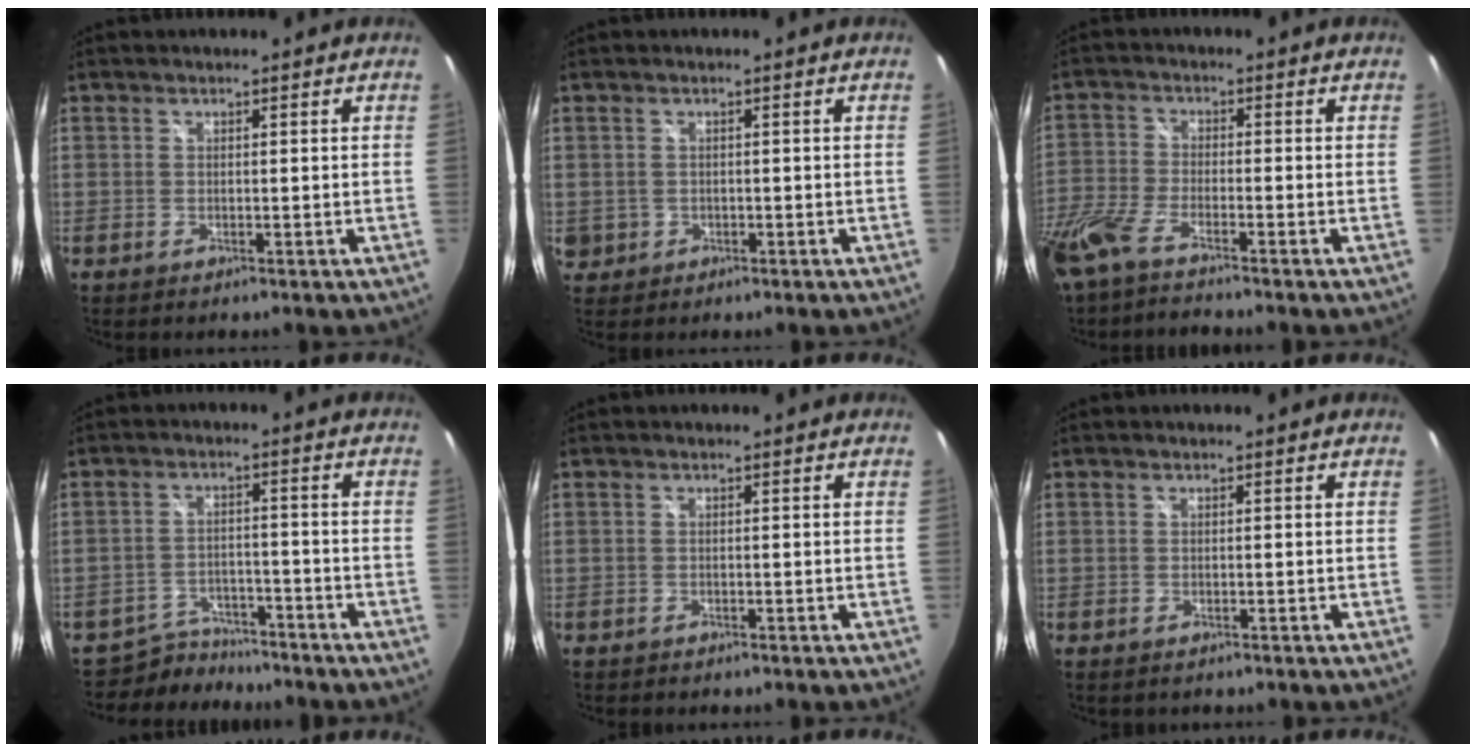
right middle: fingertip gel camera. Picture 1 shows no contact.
{"total": 3.5, "force": [-0.4, 3.2, 1.2], "torque": [-0.028, -0.001, 0.001]}
{"total": 8.5, "force": [-6.7, 1.8, 4.8], "torque": [-0.125, -0.019, -0.138]}
{"total": 6.2, "force": [-5.8, 2.3, -0.2], "torque": [-0.015, 0.010, -0.093]}
{"total": 0.5, "force": [-0.5, 0.1, 0.0], "torque": [-0.005, 0.000, -0.008]}
{"total": 0.0}